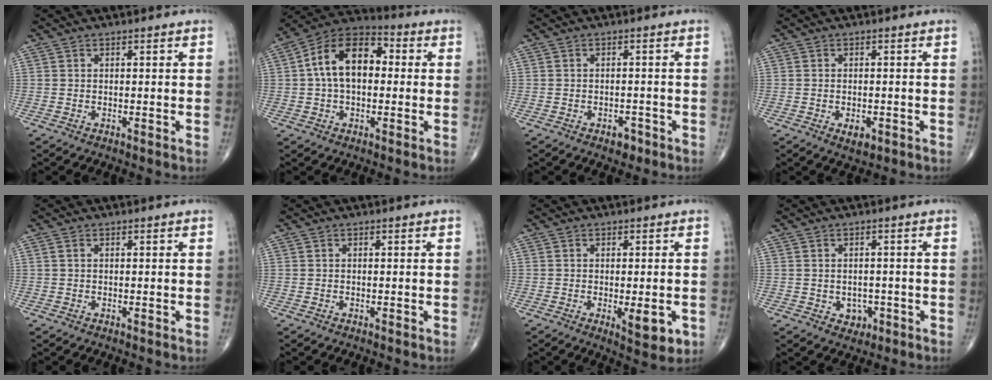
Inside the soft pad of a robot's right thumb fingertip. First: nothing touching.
{"total": 14.0, "force": [1.4, 8.7, 11.0], "torque": [-0.173, 0.036, 0.010]}
{"total": 2.3, "force": [-1.4, 1.4, 1.1], "torque": [-0.005, 0.007, -0.018]}
{"total": 2.8, "force": [-1.1, 1.5, 2.1], "torque": [-0.025, 0.002, -0.013]}
{"total": 0.6, "force": [0.1, 0.3, 0.4], "torque": [-0.011, 0.006, 0.003]}
{"total": 0.0}
{"total": 6.2, "force": [-1.7, 2.2, 5.6], "torque": [-0.068, -0.012, -0.018]}
{"total": 3.1, "force": [-1.0, 2.6, 1.4], "torque": [0.000, 0.006, -0.008]}